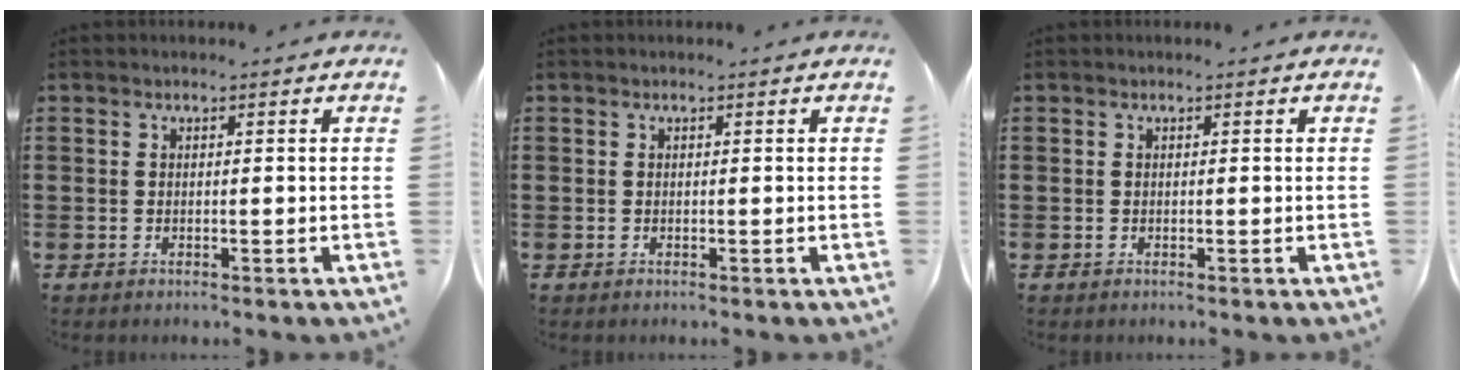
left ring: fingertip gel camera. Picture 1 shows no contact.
{"total": 0.0}
{"total": 0.0}